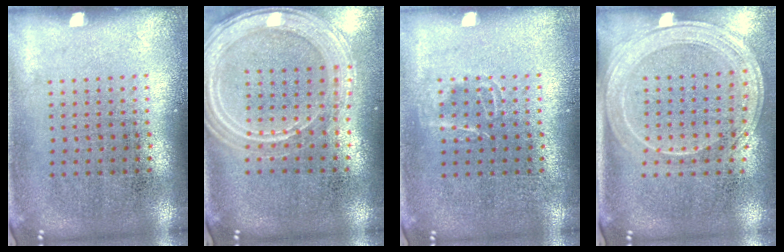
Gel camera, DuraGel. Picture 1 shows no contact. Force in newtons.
{"total": 1.8, "press": 1.7, "slide": 0.5}
{"total": 1.1, "press": 1.0, "slide": 0.3}
{"total": 2.1, "press": 1.8, "slide": 1.0}